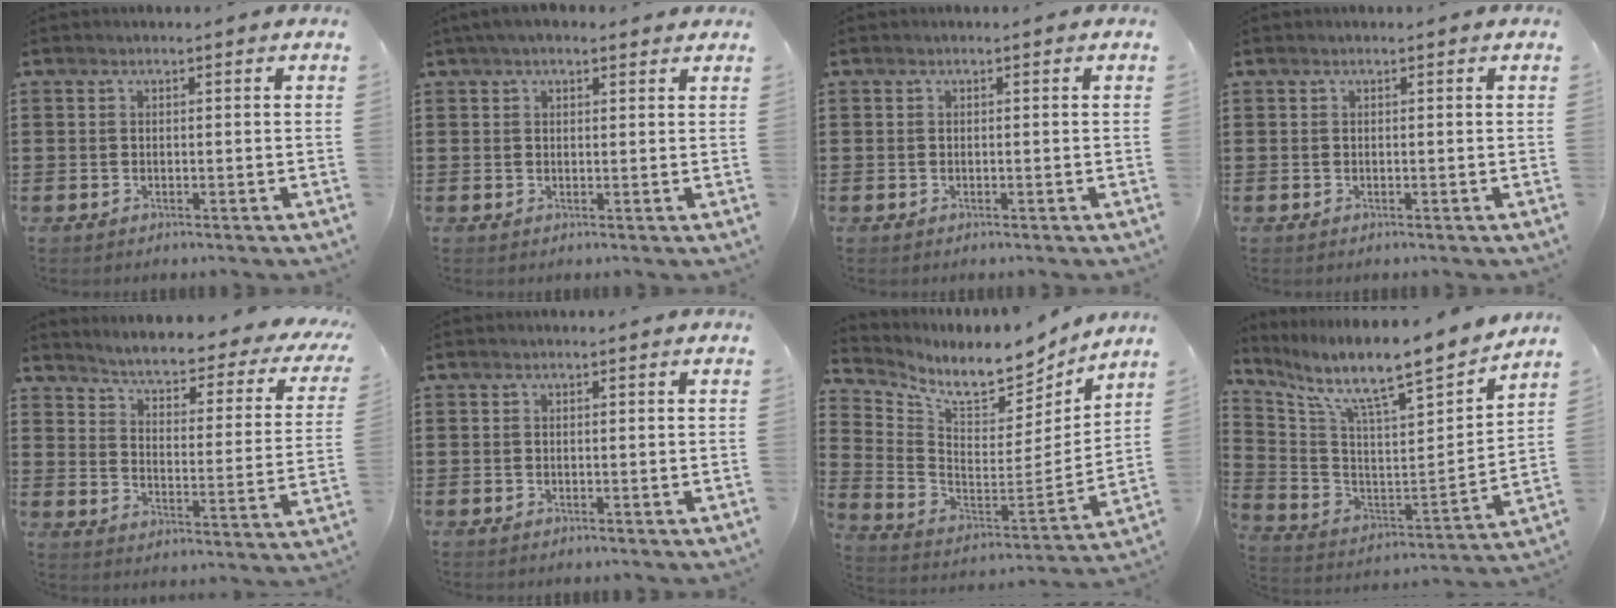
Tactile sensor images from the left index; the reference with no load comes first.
{"total": 2.9, "force": [2.2, 1.3, 1.3], "torque": [-0.031, 0.006, 0.041]}
{"total": 0.0}
{"total": 0.0}
{"total": 3.5, "force": [2.9, 0.0, 2.0], "torque": [-0.056, -0.033, 0.037]}
{"total": 0.0}
{"total": 7.8, "force": [6.8, 2.3, 3.1], "torque": [-0.089, -0.058, 0.115]}
{"total": 9.4, "force": [7.9, 0.8, 5.0], "torque": [-0.118, -0.075, 0.121]}